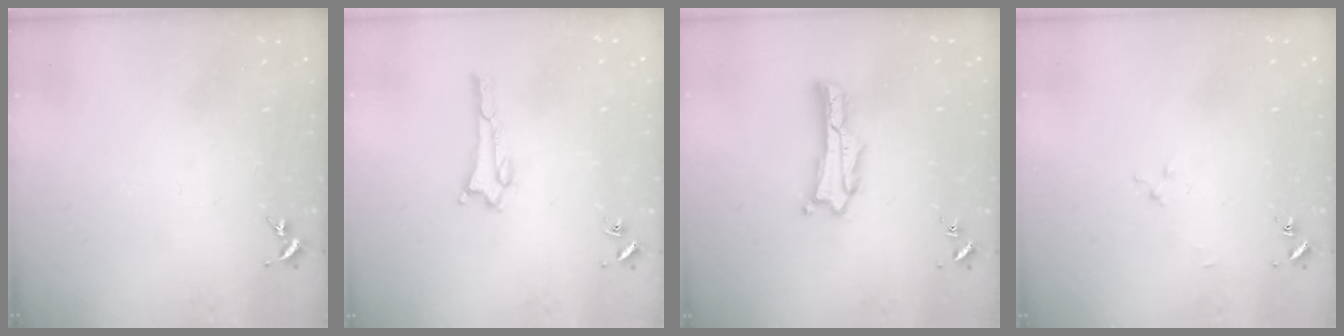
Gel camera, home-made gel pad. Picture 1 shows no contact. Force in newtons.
{"total": 1.6, "press": 1.6, "slide": 0.1}
{"total": 1.4, "press": 1.4, "slide": 0.0}
{"total": 1.6, "press": 1.6, "slide": 0.2}